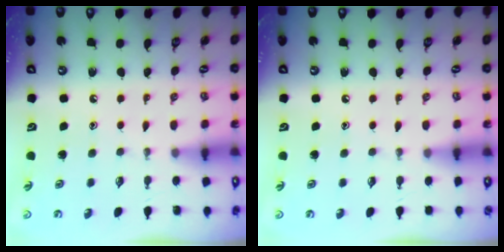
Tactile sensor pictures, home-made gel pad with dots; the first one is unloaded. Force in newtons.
{"total": 2.7, "press": 2.7, "slide": 0.5}